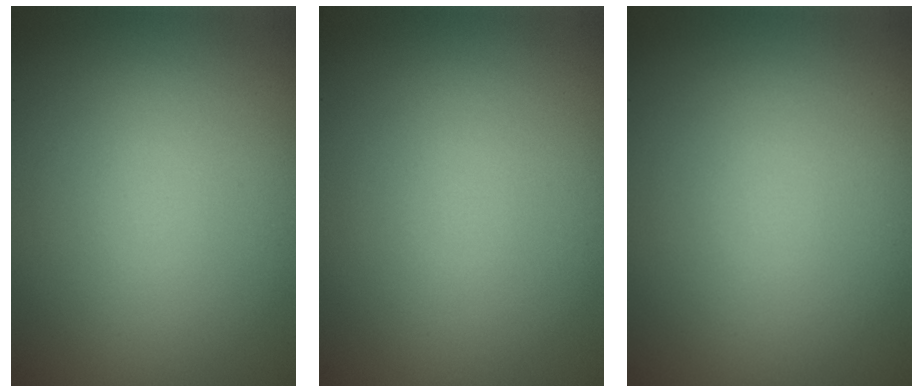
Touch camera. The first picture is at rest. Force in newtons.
{"total": 0.0}
{"total": 0.0}